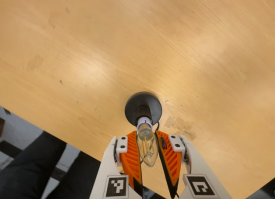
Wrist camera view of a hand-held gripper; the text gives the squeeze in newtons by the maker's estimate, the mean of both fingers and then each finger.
{"total": 12.2, "left": 11.8, "right": 12.7}